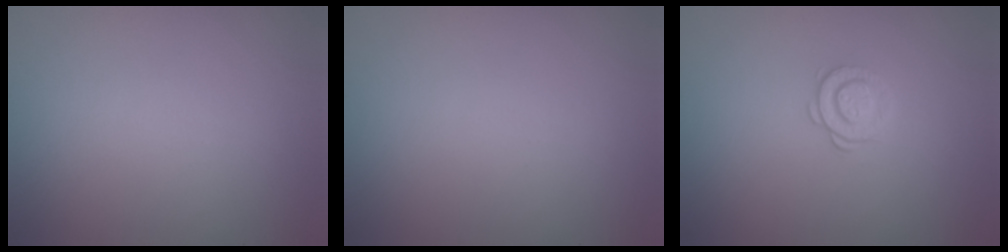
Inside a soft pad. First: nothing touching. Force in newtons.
{"total": 0.0}
{"total": 1.6, "press": 1.2, "slide": 1.0}